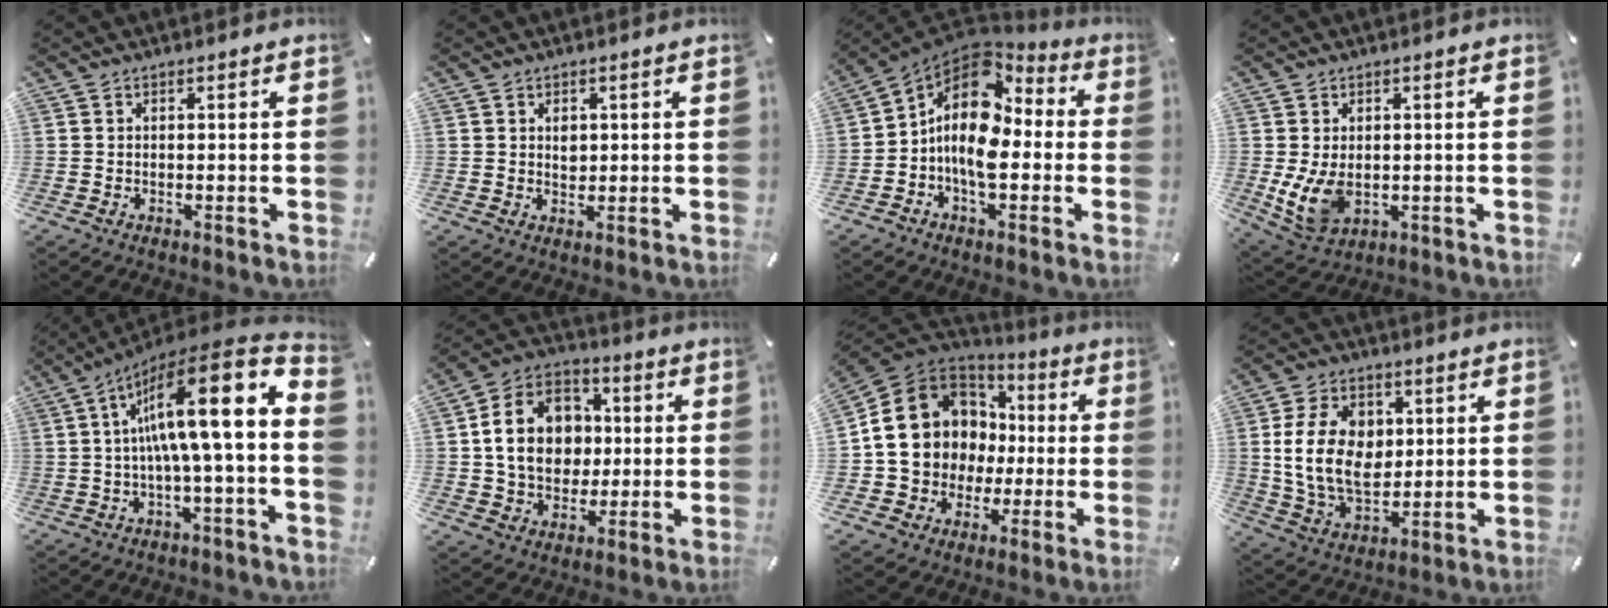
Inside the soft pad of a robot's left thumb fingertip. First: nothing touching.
{"total": 2.3, "force": [0.7, 1.8, 1.2], "torque": [-0.011, -0.003, 0.009]}
{"total": 13.3, "force": [-1.2, 8.8, 9.9], "torque": [-0.206, -0.003, -0.028]}
{"total": 7.8, "force": [-0.5, 5.5, 5.6], "torque": [-0.128, -0.006, -0.008]}
{"total": 17.5, "force": [3.0, 3.4, 16.9], "torque": [-0.277, -0.039, 0.039]}
{"total": 15.5, "force": [0.2, 13.1, 8.2], "torque": [-0.161, 0.021, 0.009]}
{"total": 14.6, "force": [0.8, 13.7, 4.9], "torque": [-0.109, -0.010, 0.033]}
{"total": 14.9, "force": [1.9, 10.9, 9.9], "torque": [-0.203, 0.013, 0.034]}